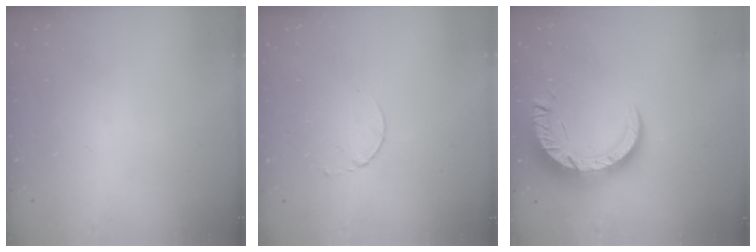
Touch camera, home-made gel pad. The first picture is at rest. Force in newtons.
{"total": 2.5, "press": 2.5, "slide": 0.3}
{"total": 12.6, "press": 12.5, "slide": 1.3}